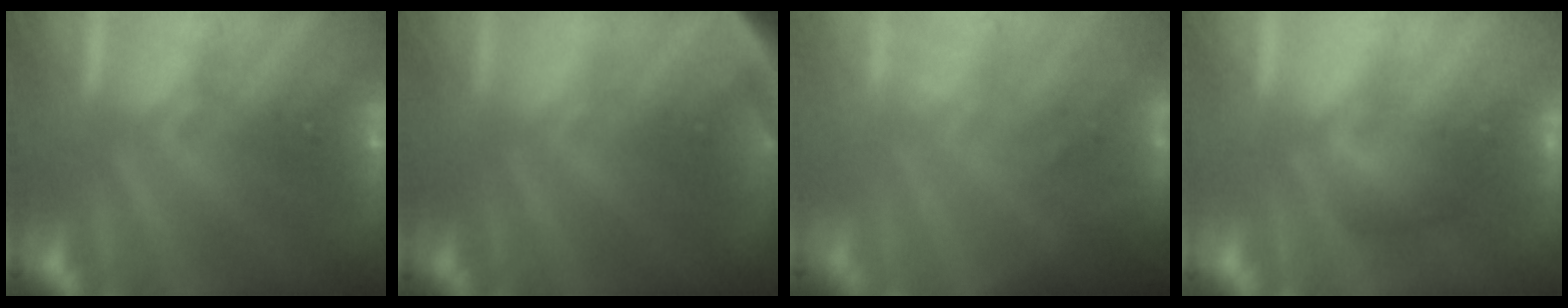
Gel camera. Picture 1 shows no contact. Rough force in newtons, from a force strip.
{"total": 10.5}
{"total": 2.7}
{"total": 3.0}